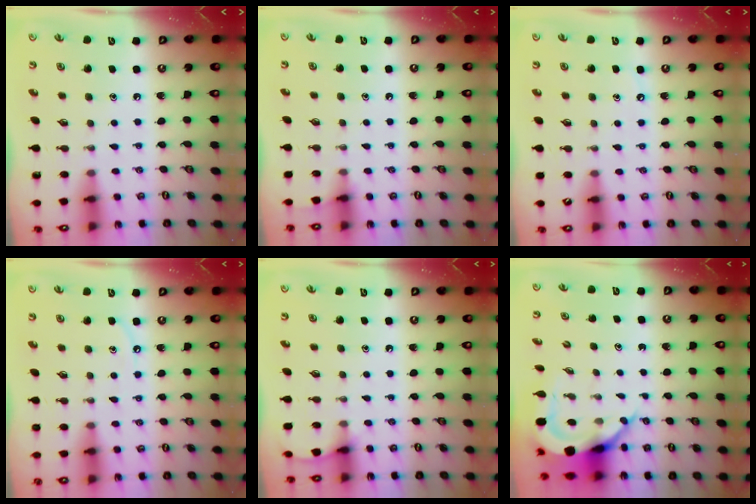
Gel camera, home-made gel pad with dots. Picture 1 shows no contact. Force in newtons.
{"total": 2.8, "press": 2.8, "slide": 0.5}
{"total": 2.6, "press": 2.6, "slide": 0.4}
{"total": 5.6, "press": 5.6, "slide": 0.7}
{"total": 4.3, "press": 4.3, "slide": 0.6}
{"total": 7.7, "press": 7.6, "slide": 1.0}